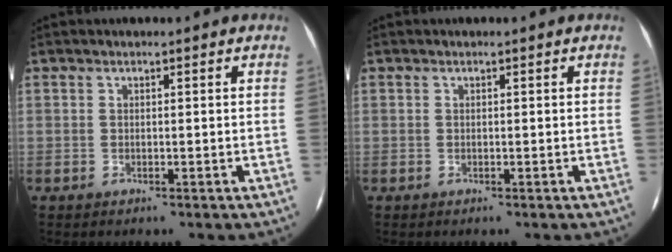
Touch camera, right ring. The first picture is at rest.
{"total": 0.0}